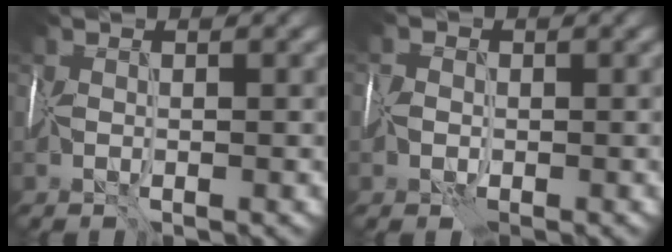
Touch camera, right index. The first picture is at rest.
{"total": 0.8, "force": [0.0, 0.7, -0.4], "torque": [0.014, 0.005, -0.004]}